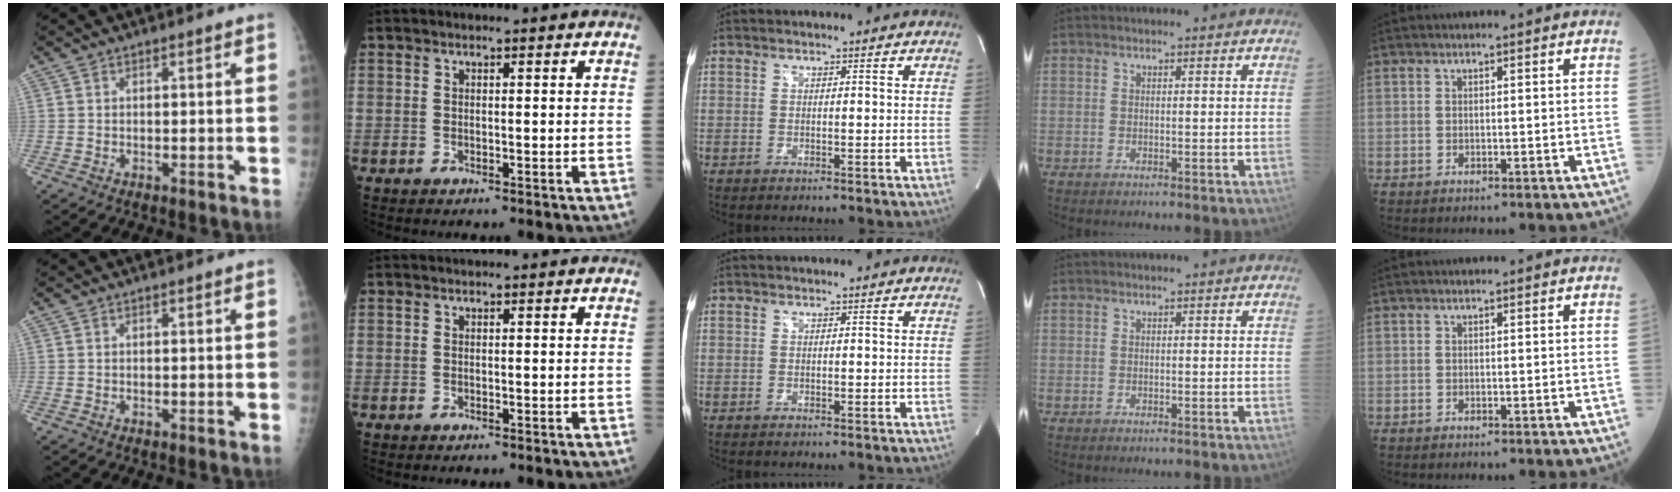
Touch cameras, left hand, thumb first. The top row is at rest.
{}